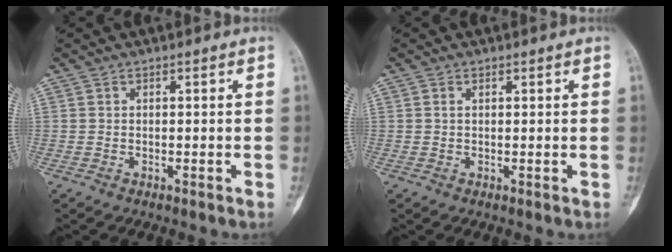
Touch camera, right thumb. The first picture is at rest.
{"total": 0.6, "force": [0.3, 0.3, 0.5], "torque": [-0.009, 0.000, 0.004]}